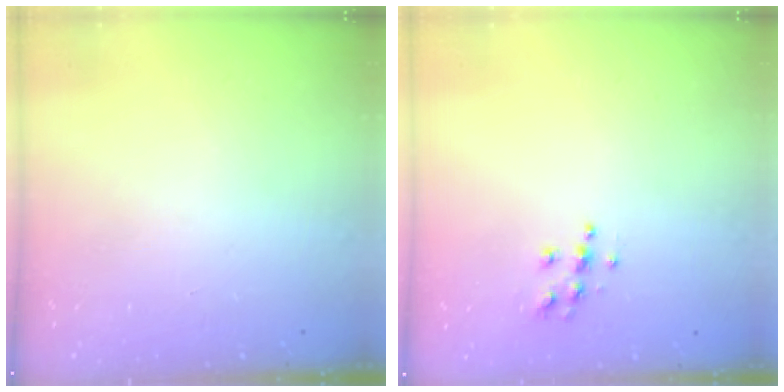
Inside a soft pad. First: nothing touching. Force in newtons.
{"total": 6.4, "press": 6.4, "slide": 0.3}